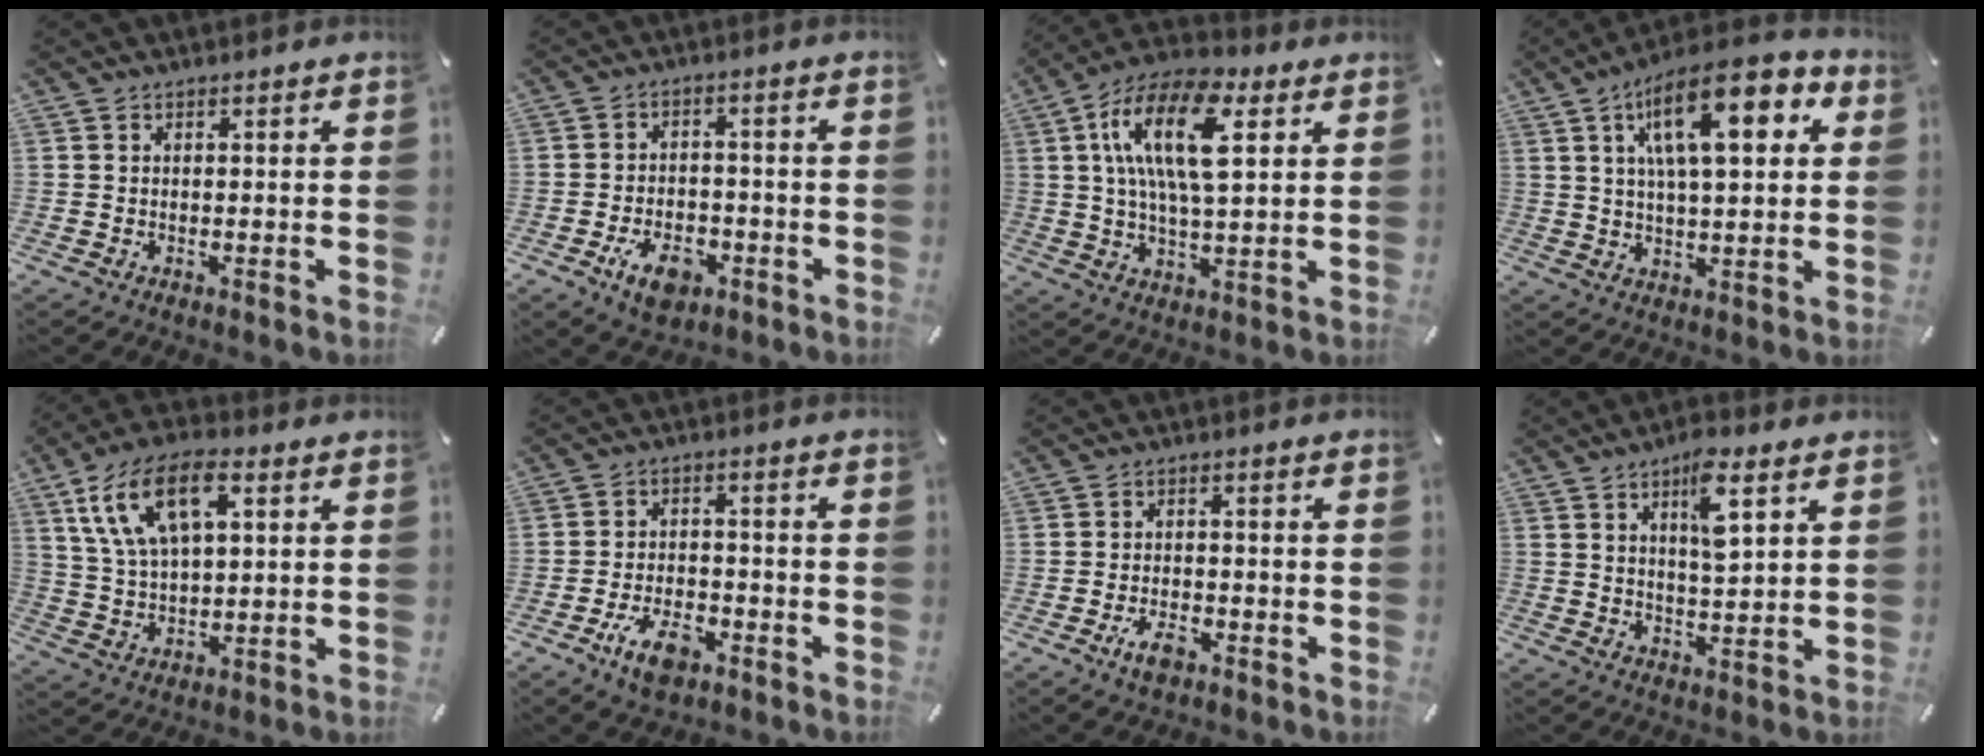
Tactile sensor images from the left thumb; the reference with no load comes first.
{"total": 7.6, "force": [-3.8, 4.6, 4.7], "torque": [-0.087, 0.013, -0.070]}
{"total": 16.6, "force": [5.6, 7.4, 13.8], "torque": [-0.282, -0.002, 0.092]}
{"total": 17.1, "force": [7.1, 6.6, 14.1], "torque": [-0.235, -0.014, 0.109]}
{"total": 14.0, "force": [6.1, 7.3, 10.2], "torque": [-0.219, 0.002, 0.109]}
{"total": 8.0, "force": [-4.5, 4.1, 5.2], "torque": [-0.108, 0.015, -0.080]}
{"total": 4.4, "force": [-2.6, 2.1, 2.8], "torque": [-0.064, 0.008, -0.051]}
{"total": 8.3, "force": [4.3, 2.5, 6.7], "torque": [-0.110, -0.014, 0.068]}